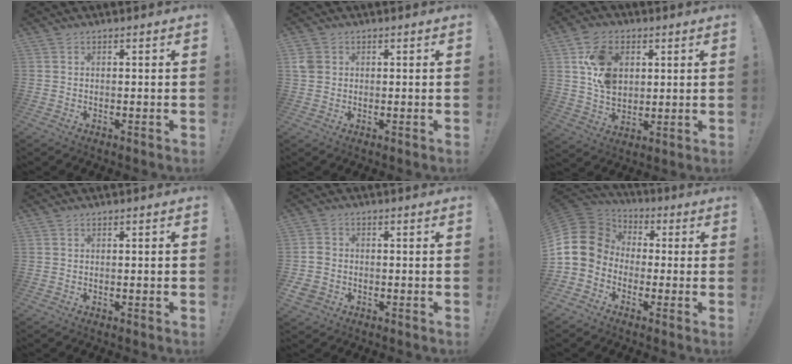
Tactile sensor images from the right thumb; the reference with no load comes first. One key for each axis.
{"total": 3.4, "fx": 1.1, "fy": 2.8, "fz": 1.5, "tx": -0.030, "ty": 0.006, "tz": 0.025}
{"total": 13.2, "fx": 4.3, "fy": 9.9, "fz": 7.6, "tx": -0.120, "ty": -0.003, "tz": 0.087}
{"total": 0.7, "fx": -0.5, "fy": -0.1, "fz": 0.5, "tx": -0.013, "ty": 0.002, "tz": -0.009}
{"total": 4.4, "fx": -1.5, "fy": 3.6, "fz": 2.0, "tx": -0.038, "ty": 0.001, "tz": -0.029}
{"total": 13.5, "fx": 0.6, "fy": 11.8, "fz": 6.5, "tx": -0.125, "ty": 0.014, "tz": 0.024}